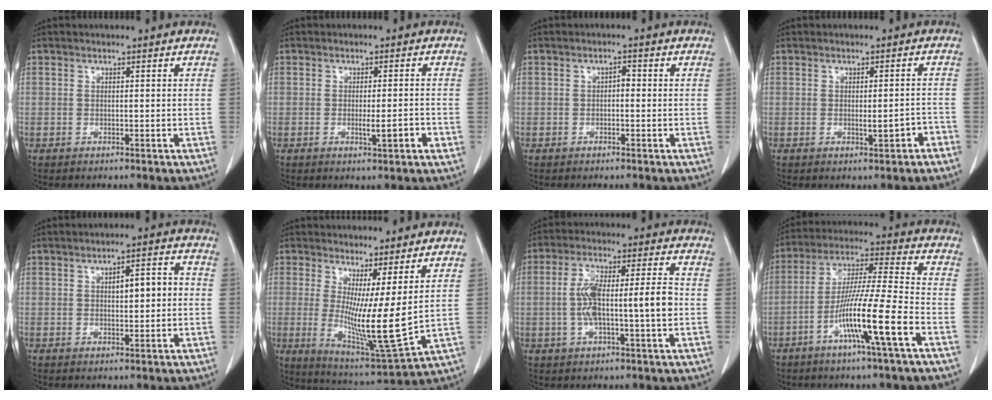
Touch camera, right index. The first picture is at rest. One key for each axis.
{"total": 3.3, "fx": -1.1, "fy": 0.2, "fz": 3.1, "tx": -0.053, "ty": -0.006, "tz": -0.014}
{"total": 1.2, "fx": -0.1, "fy": 0.6, "fz": 1.0, "tx": -0.013, "ty": 0.005, "tz": -0.004}
{"total": 2.7, "fx": -1.2, "fy": 0.5, "fz": 2.3, "tx": -0.035, "ty": -0.003, "tz": -0.015}
{"total": 4.7, "fx": 0.3, "fy": 1.4, "fz": 4.5, "tx": -0.068, "ty": 0.015, "tz": 0.006}
{"total": 10.9, "fx": 1.5, "fy": -0.1, "fz": 10.8, "tx": -0.204, "ty": -0.046, "tz": 0.032}
{"total": 10.2, "fx": -0.8, "fy": 1.5, "fz": 10.1, "tx": -0.185, "ty": 0.023, "tz": -0.014}
{"total": 13.1, "fx": -5.6, "fy": -1.1, "fz": 11.8, "tx": -0.222, "ty": -0.004, "tz": -0.105}